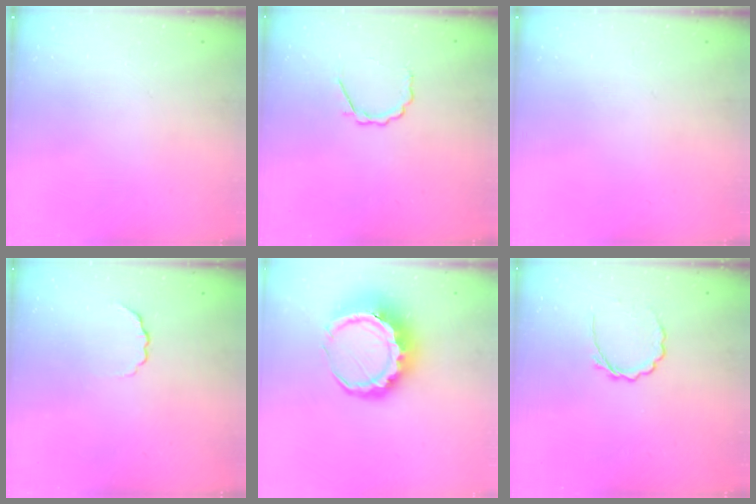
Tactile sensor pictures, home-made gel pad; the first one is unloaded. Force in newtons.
{"total": 3.5, "press": 3.3, "slide": 1.2}
{"total": 0.0}
{"total": 2.1, "press": 2.0, "slide": 0.8}
{"total": 12.5, "press": 12.3, "slide": 2.2}
{"total": 3.2, "press": 3.0, "slide": 1.0}